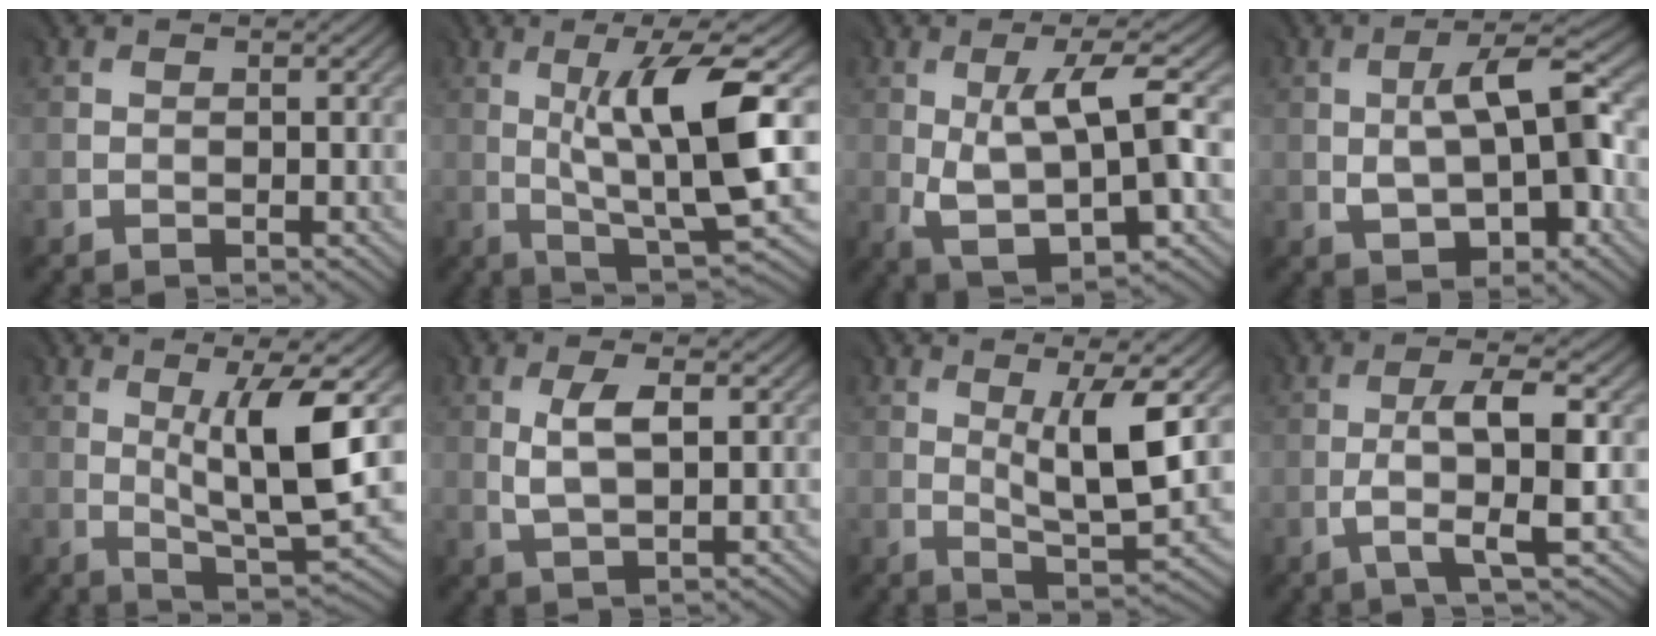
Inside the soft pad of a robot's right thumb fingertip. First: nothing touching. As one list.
[{"total": 10.6, "force": [1.3, 1.7, 10.4], "torque": [-0.171, 0.008, 0.028]}, {"total": 9.1, "force": [0.0, 2.7, 8.6], "torque": [-0.164, -0.001, 0.006]}, {"total": 7.8, "force": [-0.5, 3.6, 7.0], "torque": [-0.118, 0.008, -0.005]}, {"total": 10.0, "force": [1.7, 1.9, 9.6], "torque": [-0.162, -0.002, 0.035]}, {"total": 3.8, "force": [1.0, 1.3, 3.5], "torque": [-0.076, -0.001, 0.025]}, {"total": 7.8, "force": [1.7, 1.7, 7.4], "torque": [-0.128, -0.002, 0.037]}, {"total": 6.0, "force": [-0.9, 0.9, 5.8], "torque": [-0.100, 0.009, -0.018]}]